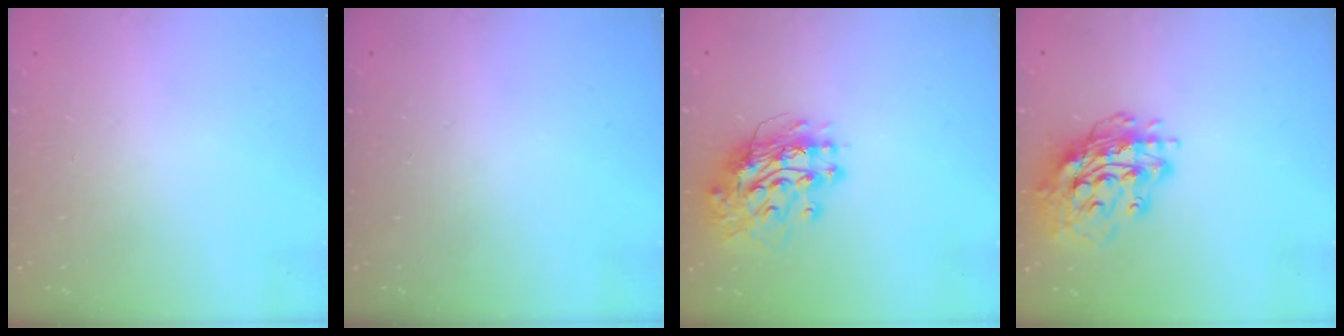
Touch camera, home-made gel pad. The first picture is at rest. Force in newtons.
{"total": 0.0}
{"total": 13.6, "press": 13.6, "slide": 1.4}
{"total": 15.9, "press": 15.8, "slide": 1.3}